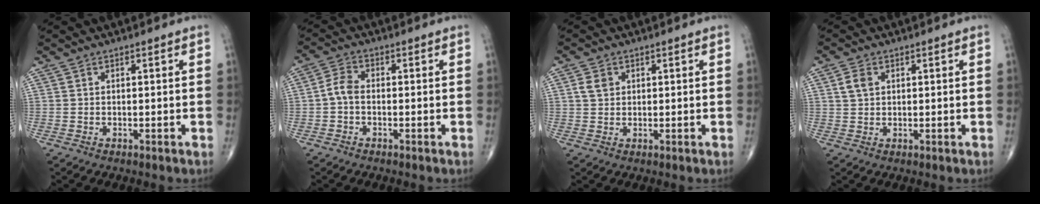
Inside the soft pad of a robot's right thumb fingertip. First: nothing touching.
{"total": 3.5, "force": [-0.7, 2.1, 2.6], "torque": [-0.053, 0.013, -0.022]}
{"total": 2.9, "force": [0.9, 2.3, 1.5], "torque": [-0.022, 0.001, 0.019]}
{"total": 3.1, "force": [1.0, 2.2, 1.9], "torque": [-0.035, 0.003, 0.021]}